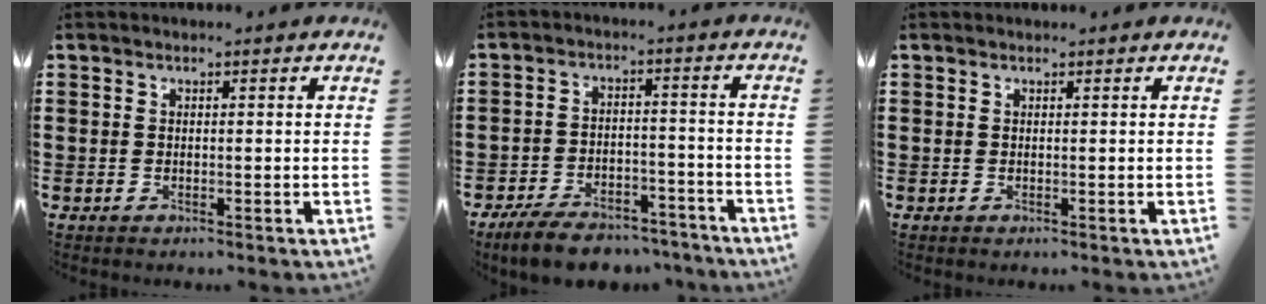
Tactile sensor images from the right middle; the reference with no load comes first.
{"total": 7.3, "force": [-6.6, 1.8, 2.5], "torque": [-0.043, 0.016, -0.126]}
{"total": 0.0}